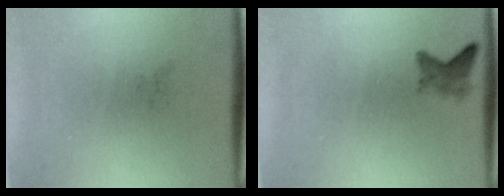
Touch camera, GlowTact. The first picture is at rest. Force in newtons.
{"total": 1.7}